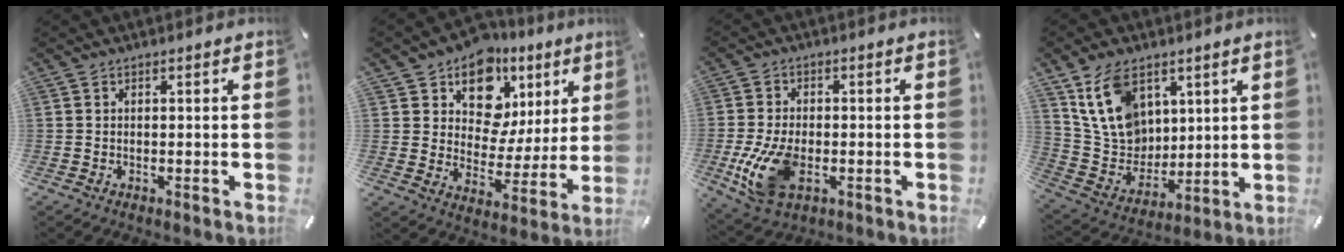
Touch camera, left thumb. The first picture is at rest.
{"total": 14.1, "force": [8.3, 9.9, 5.6], "torque": [-0.089, -0.060, 0.152]}
{"total": 11.3, "force": [-2.7, 6.9, 8.5], "torque": [-0.199, -0.005, -0.047]}
{"total": 14.9, "force": [7.4, 11.0, 6.8], "torque": [-0.160, -0.028, 0.147]}